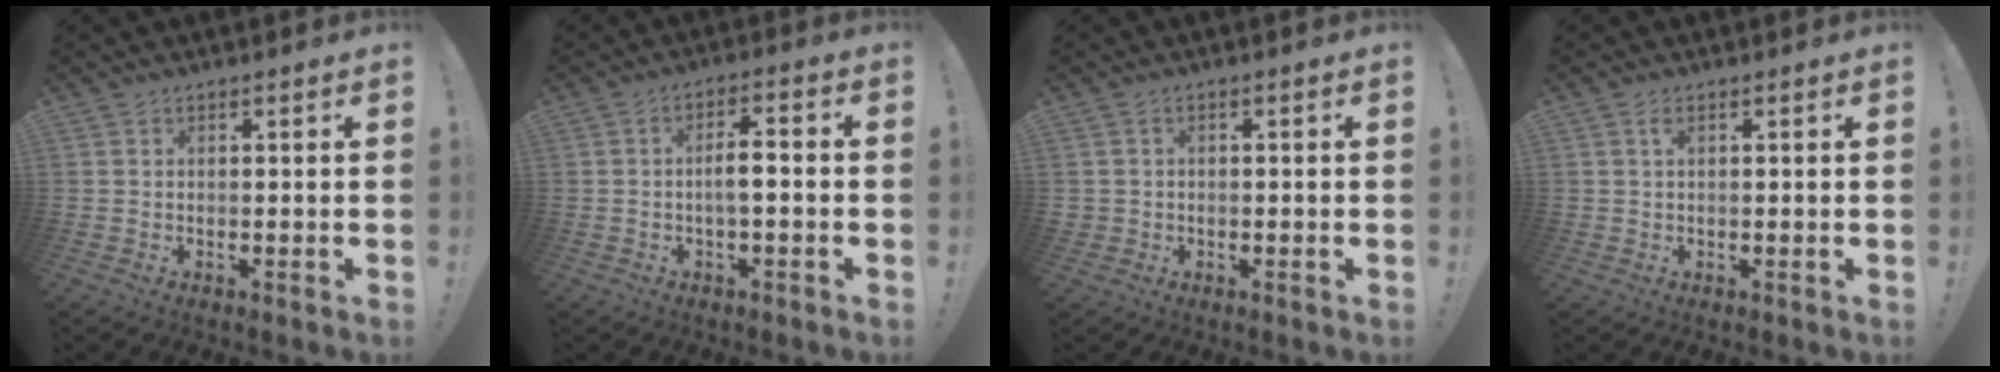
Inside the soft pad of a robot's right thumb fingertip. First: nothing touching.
{"total": 5.5, "force": [-0.9, 1.6, 5.2], "torque": [-0.082, 0.006, -0.020]}
{"total": 1.6, "force": [0.0, 1.6, 0.4], "torque": [-0.006, 0.004, 0.000]}
{"total": 1.5, "force": [0.6, 1.3, 0.4], "torque": [0.007, -0.004, 0.007]}